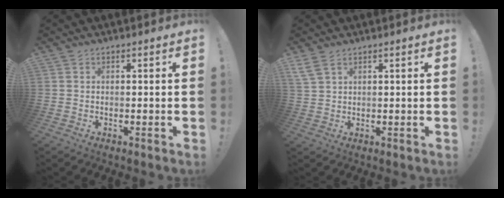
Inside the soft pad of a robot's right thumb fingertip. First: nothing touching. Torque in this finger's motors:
{"motor_torque": [-0.35, 1.17, 0.80, 0.75, 0.11]}